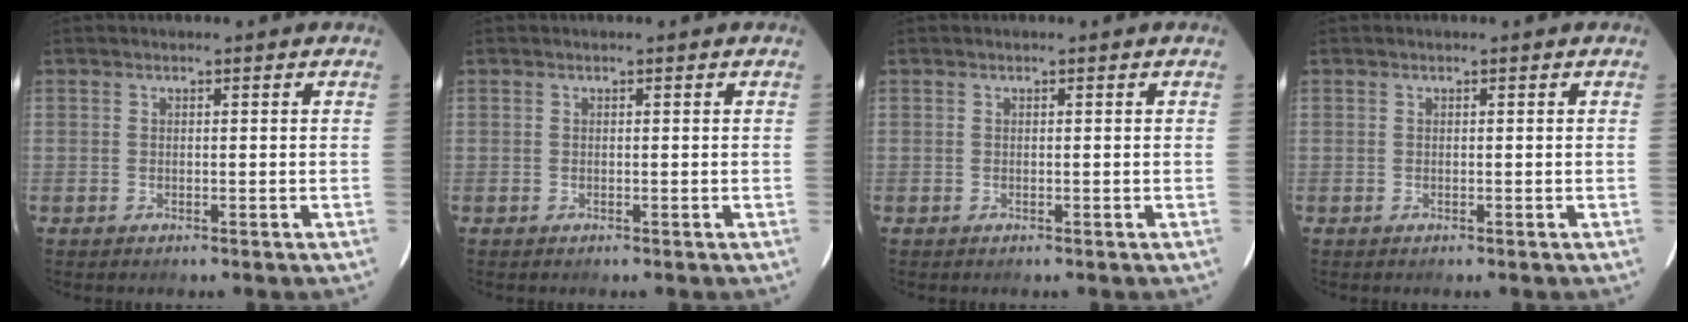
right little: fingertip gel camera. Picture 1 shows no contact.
{"total": 0.0}
{"total": 0.0}
{"total": 0.0}